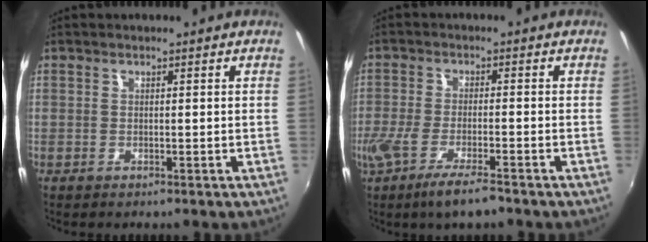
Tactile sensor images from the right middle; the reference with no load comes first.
{"total": 8.2, "force": [-5.7, 1.3, 5.7], "torque": [-0.126, -0.027, -0.106]}